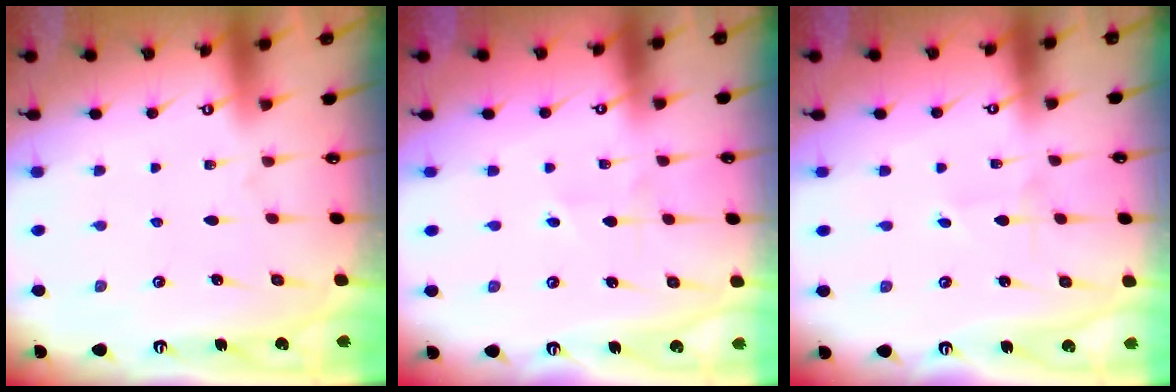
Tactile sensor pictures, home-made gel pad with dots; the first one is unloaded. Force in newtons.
{"total": 1.5, "press": 1.5, "slide": 0.2}
{"total": 0.8, "press": 0.8, "slide": 0.0}